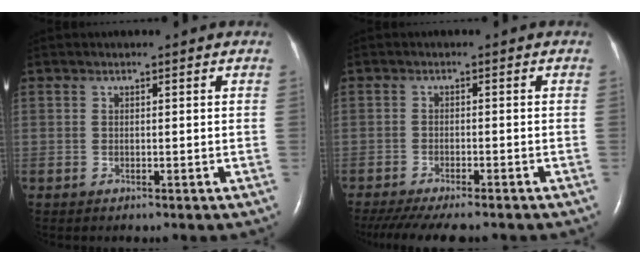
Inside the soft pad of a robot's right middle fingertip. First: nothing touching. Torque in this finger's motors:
{"motor_torque": [0.85, -0.84, 0.08, 0.04]}